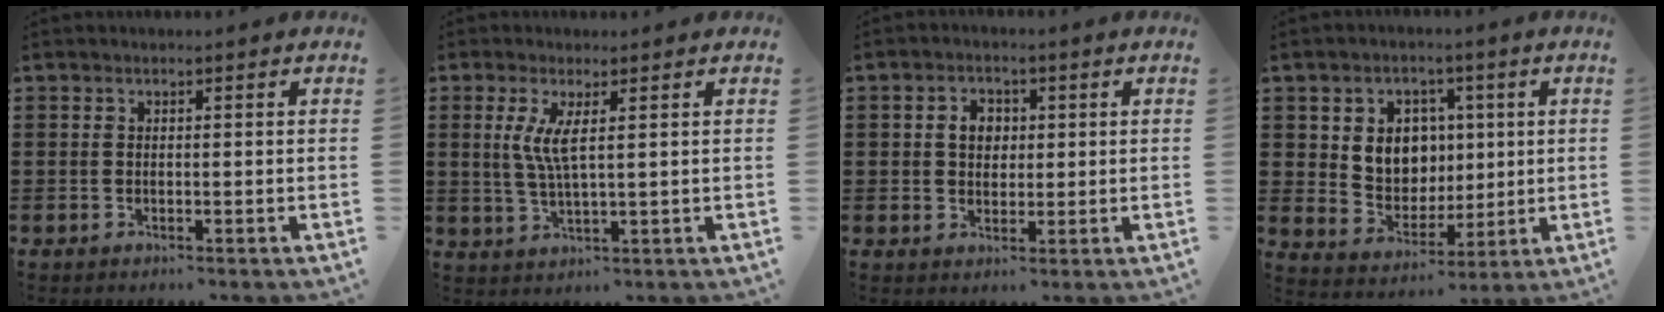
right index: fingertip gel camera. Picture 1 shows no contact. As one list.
[{"total": 4.6, "force": [1.4, 0.6, 4.3], "torque": [-0.096, -0.006, 0.020]}, {"total": 3.6, "force": [0.5, 2.8, 2.2], "torque": [-0.052, 0.012, 0.007]}, {"total": 6.8, "force": [1.8, 6.1, 2.6], "torque": [-0.056, 0.007, 0.029]}]